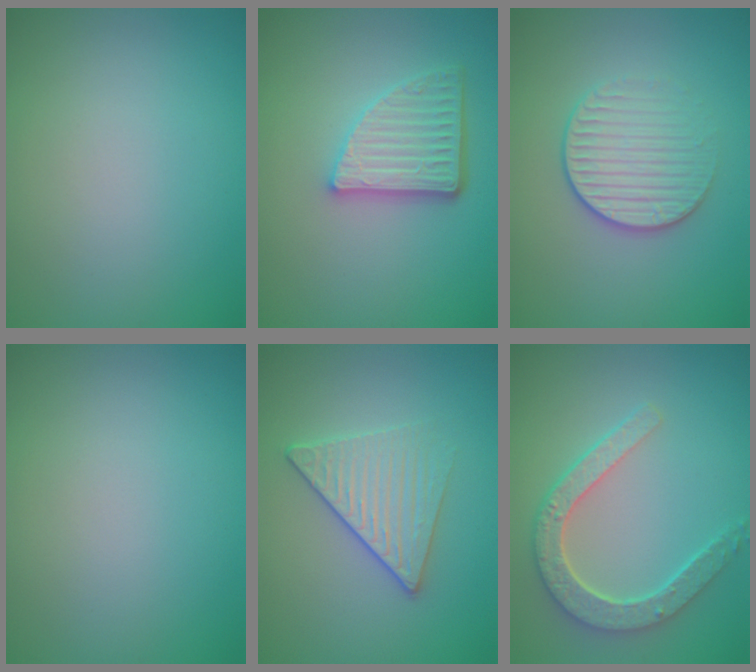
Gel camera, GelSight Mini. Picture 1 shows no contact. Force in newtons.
{"total": 4.6, "press": 3.5, "slide": 2.9}
{"total": 3.2, "press": 2.9, "slide": 1.4}
{"total": 0.0}
{"total": 3.3, "press": 3.0, "slide": 1.3}
{"total": 4.4, "press": 3.7, "slide": 2.5}